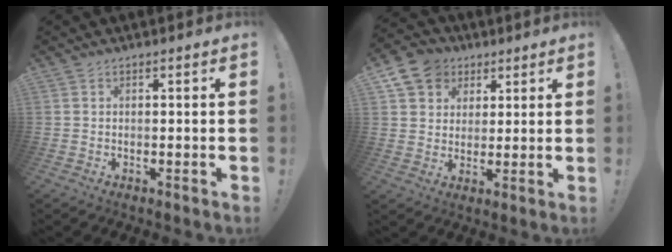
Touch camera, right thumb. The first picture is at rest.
{"total": 10.5, "force": [4.8, 8.7, 3.4], "torque": [-0.049, -0.023, 0.097]}